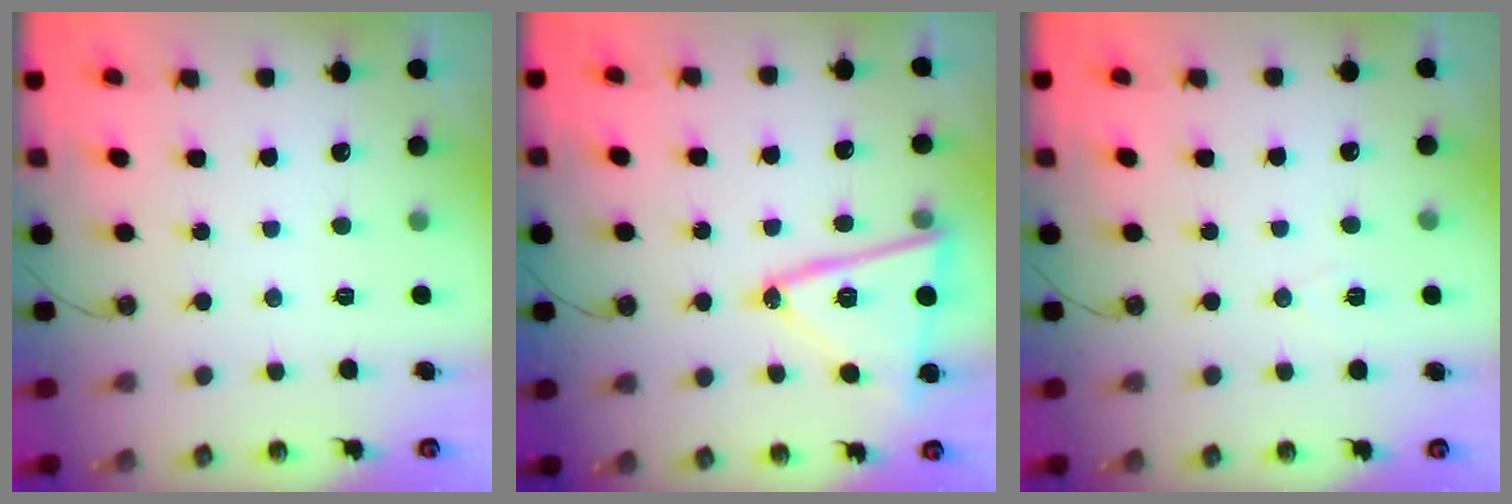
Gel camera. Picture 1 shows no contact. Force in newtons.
{"total": 16.4, "press": 16.3, "slide": 1.0}
{"total": 5.9, "press": 3.7, "slide": 4.5}